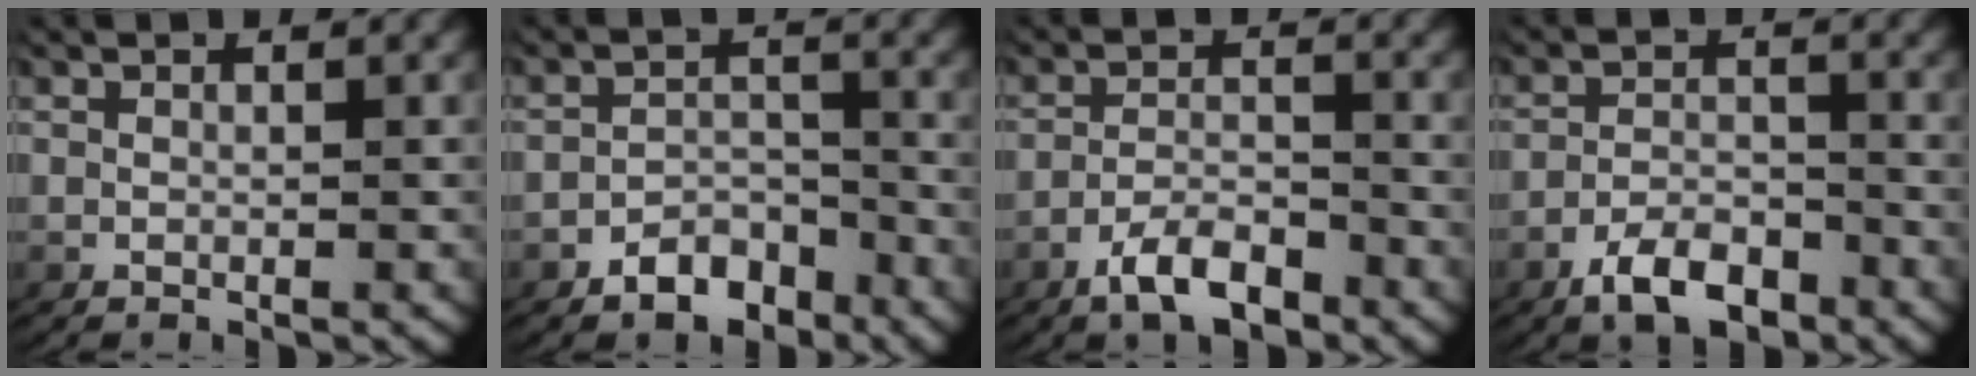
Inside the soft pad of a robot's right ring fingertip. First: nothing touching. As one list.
[{"total": 4.2, "force": [-3.4, 2.2, 1.1], "torque": [-0.007, -0.003, -0.062]}, {"total": 4.4, "force": [-3.3, 1.8, 2.2], "torque": [-0.036, -0.005, -0.059]}, {"total": 4.7, "force": [-3.6, 2.1, 2.3], "torque": [-0.032, -0.007, -0.062]}]